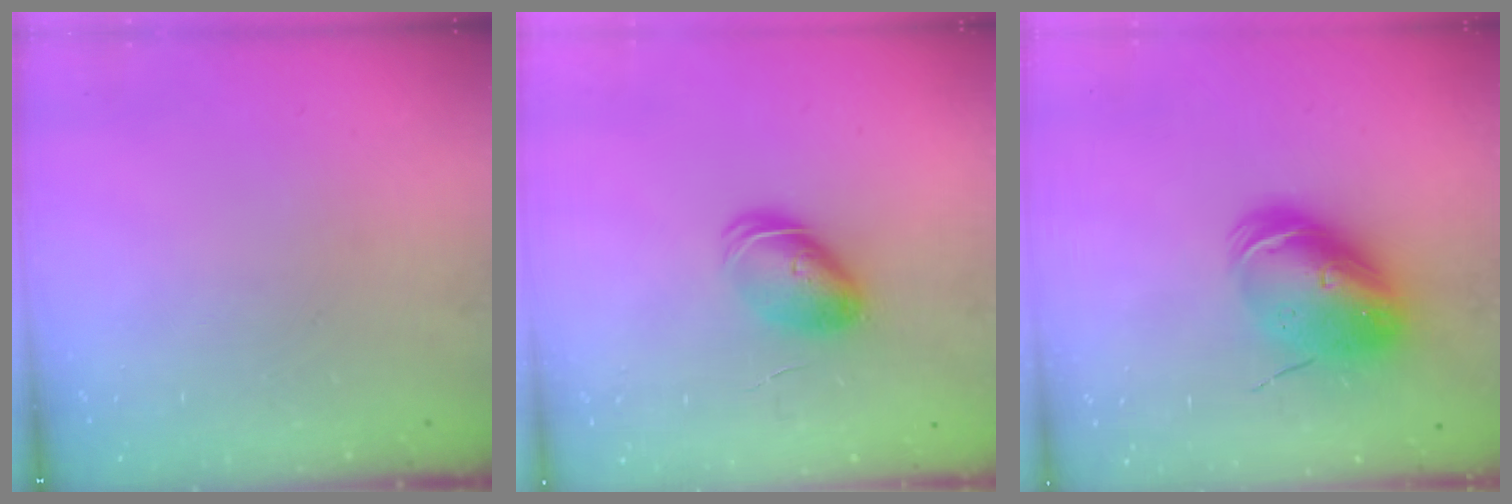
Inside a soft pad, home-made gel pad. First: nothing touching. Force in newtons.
{"total": 7.5, "press": 7.5, "slide": 0.2}
{"total": 13.5, "press": 13.2, "slide": 2.6}